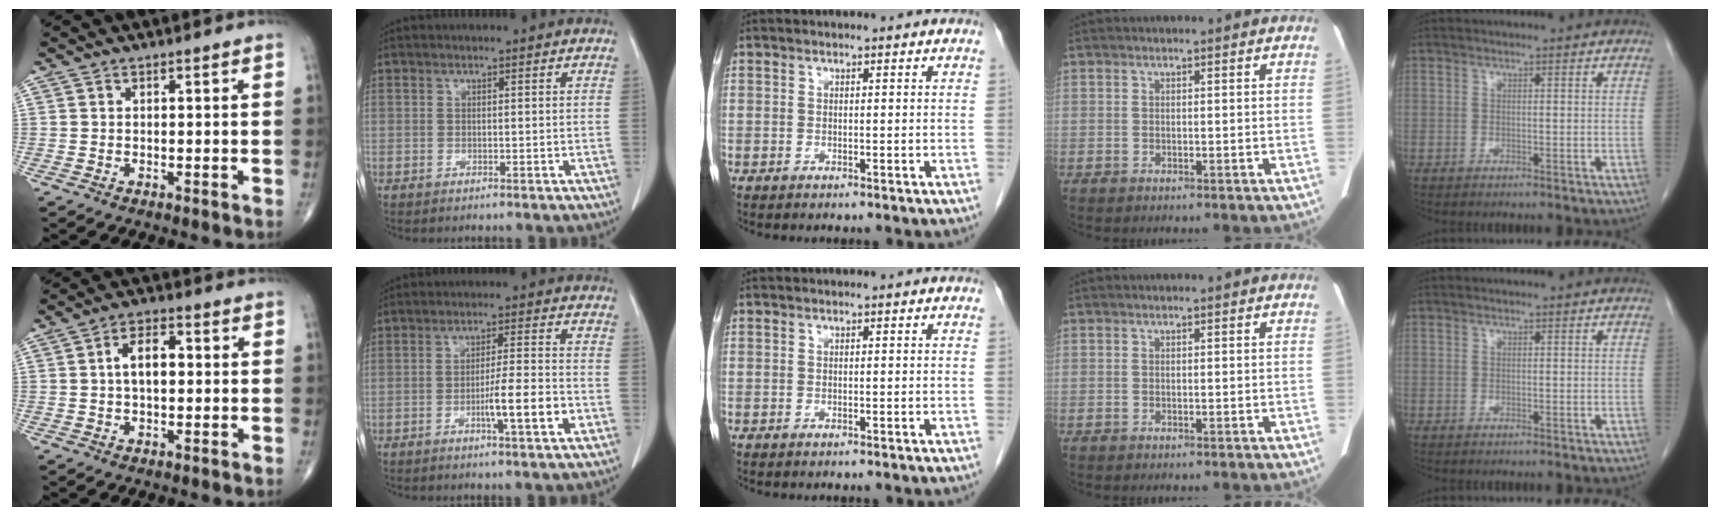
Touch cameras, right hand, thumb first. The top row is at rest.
{"thumb": {"total": 6.2, "force": [0.5, 3.5, 5.1], "torque": [-0.080, 0.016, 0.001]}, "index": {"total": 7.0, "force": [-2.6, 0.0, 6.5], "torque": [-0.107, -0.006, -0.043]}}